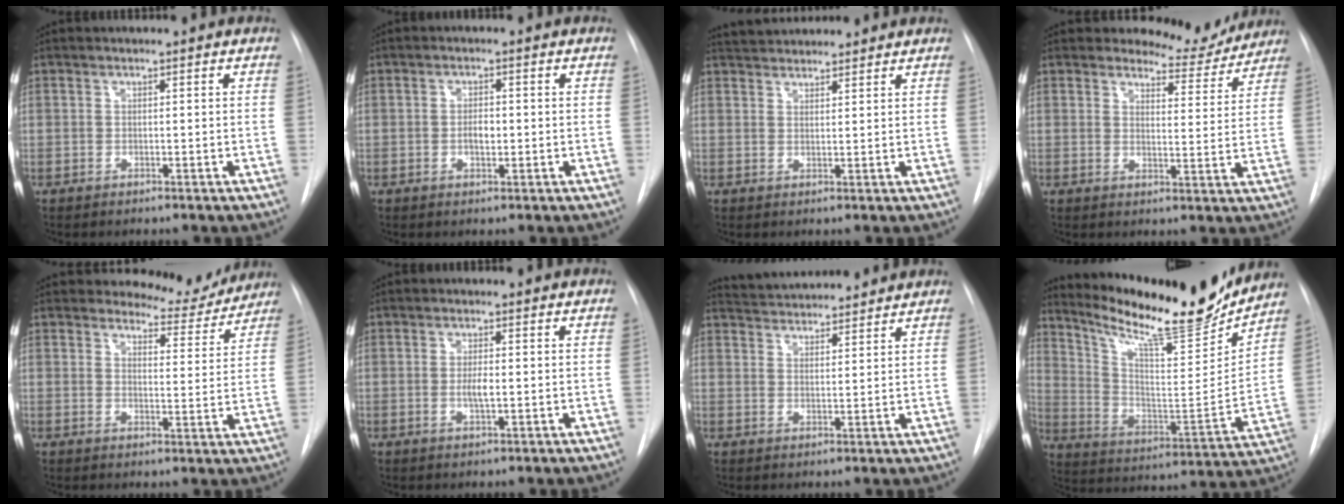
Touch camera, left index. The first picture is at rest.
{"total": 2.4, "force": [-1.2, 1.0, 1.9], "torque": [-0.033, -0.003, -0.016]}
{"total": 6.0, "force": [5.6, 1.3, 1.5], "torque": [-0.027, 0.031, 0.088]}
{"total": 6.2, "force": [5.8, 1.9, -0.1], "torque": [0.012, -0.032, 0.067]}
{"total": 6.5, "force": [6.2, 1.9, -0.2], "torque": [0.015, -0.032, 0.070]}
{"total": 2.5, "force": [-1.1, 0.4, 2.2], "torque": [-0.044, -0.007, -0.015]}
{"total": 9.5, "force": [9.2, 1.3, 2.3], "torque": [-0.040, 0.017, 0.135]}
{"total": 21.5, "force": [18.7, 2.8, 10.3], "torque": [-0.180, -0.046, 0.287]}